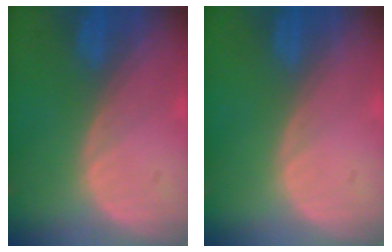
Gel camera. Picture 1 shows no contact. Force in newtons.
{"total": 0.0}